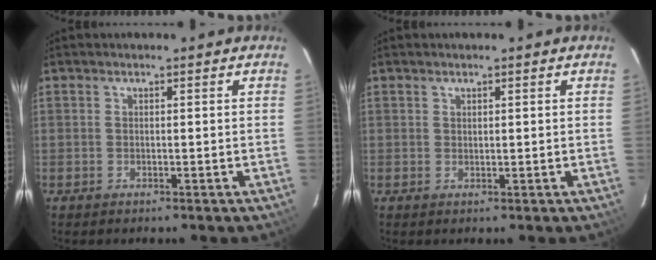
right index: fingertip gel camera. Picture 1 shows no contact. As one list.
[{"total": 0.6, "force": [0.4, 0.3, 0.2], "torque": [-0.003, 0.003, 0.009]}]